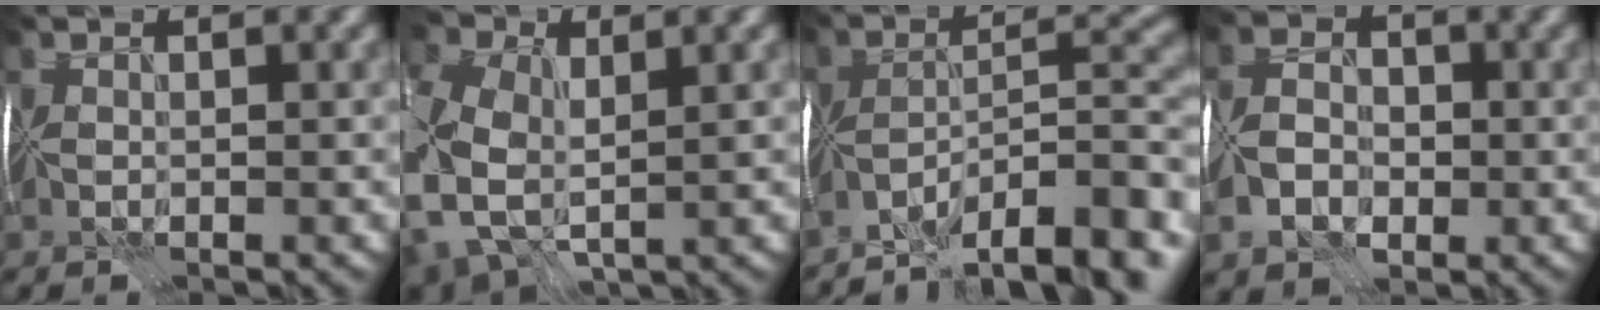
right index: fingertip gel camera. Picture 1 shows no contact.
{"total": 12.6, "force": [-0.1, 9.0, 8.8], "torque": [-0.203, -0.012, 0.012]}
{"total": 12.2, "force": [-9.5, 2.9, 7.0], "torque": [-0.103, 0.002, -0.146]}
{"total": 3.7, "force": [-1.7, 2.4, 2.2], "torque": [-0.044, 0.000, -0.033]}